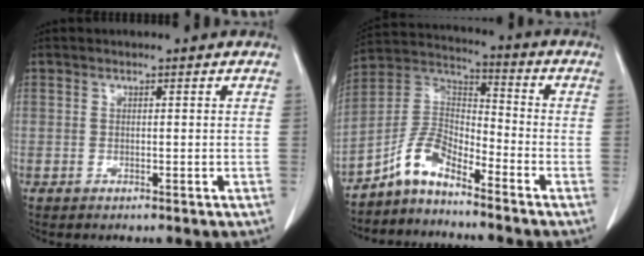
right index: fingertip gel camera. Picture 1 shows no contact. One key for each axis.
{"total": 7.6, "fx": -6.0, "fy": 2.5, "fz": 3.9, "tx": -0.087, "ty": 0.028, "tz": -0.122}